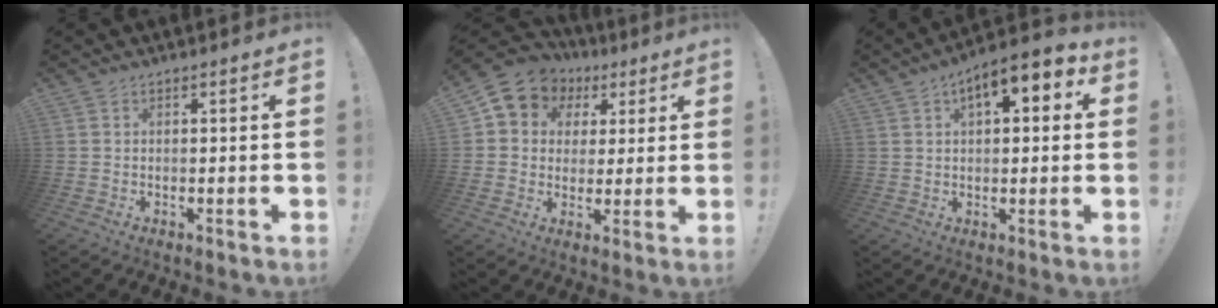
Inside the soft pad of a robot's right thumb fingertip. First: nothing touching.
{"total": 8.6, "force": [3.4, 7.5, 2.5], "torque": [-0.043, -0.018, 0.070]}
{"total": 7.6, "force": [3.5, 3.2, 6.0], "torque": [-0.080, -0.014, 0.056]}